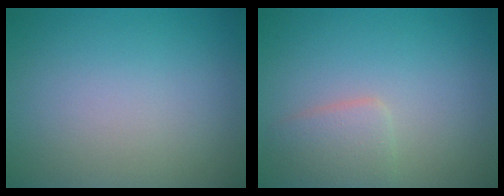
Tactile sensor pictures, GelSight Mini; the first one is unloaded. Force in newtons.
{"total": 2.4, "press": 2.4, "slide": 0.1}